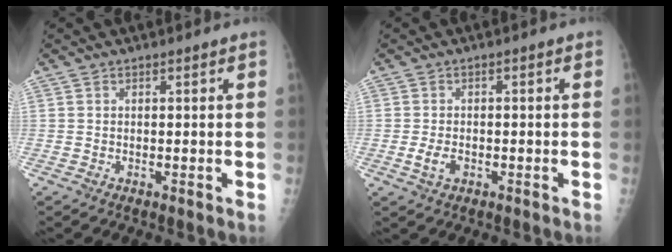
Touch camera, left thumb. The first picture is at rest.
{"total": 2.9, "force": [-1.2, 1.8, 1.9], "torque": [-0.038, 0.005, -0.018]}